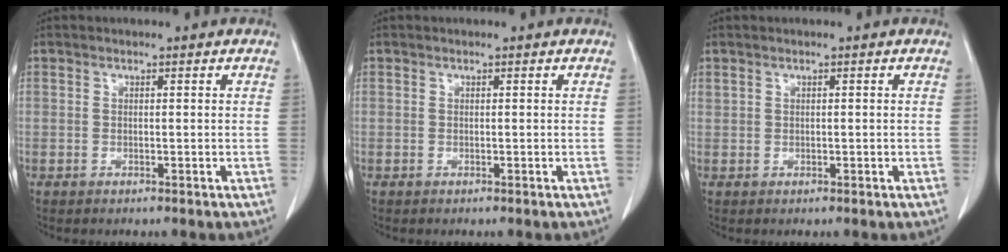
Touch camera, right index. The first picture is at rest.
{"total": 0.0}
{"total": 0.5, "force": [0.2, 0.3, 0.4], "torque": [-0.012, 0.007, 0.009]}